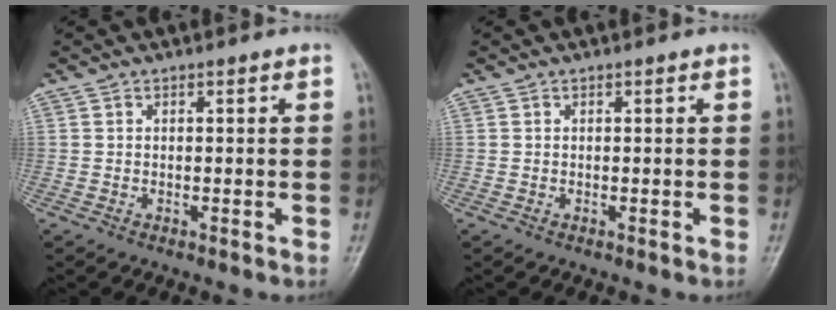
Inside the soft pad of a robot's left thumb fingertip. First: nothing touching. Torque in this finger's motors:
{"motor_torque": [0.00, 0.01, -0.01, 0.01, 0.00]}